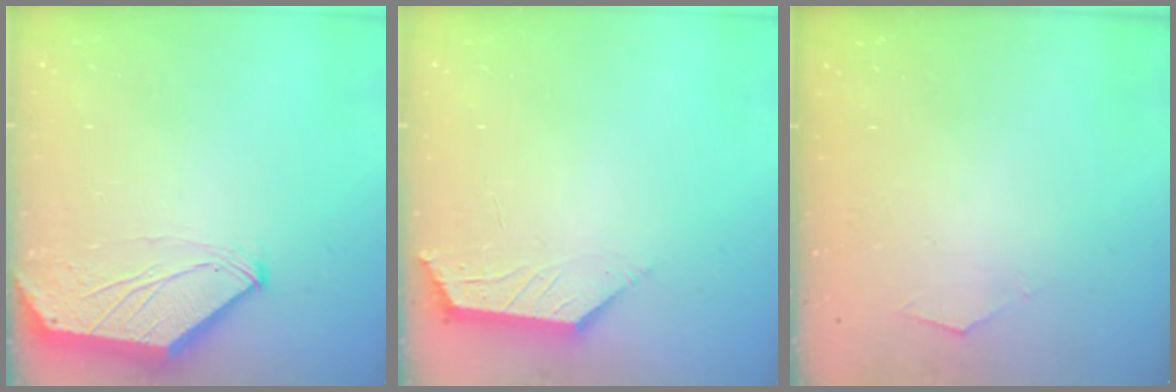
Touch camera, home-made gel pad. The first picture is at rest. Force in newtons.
{"total": 2.0, "press": 1.9, "slide": 0.4}
{"total": 3.3, "press": 3.3, "slide": 0.5}